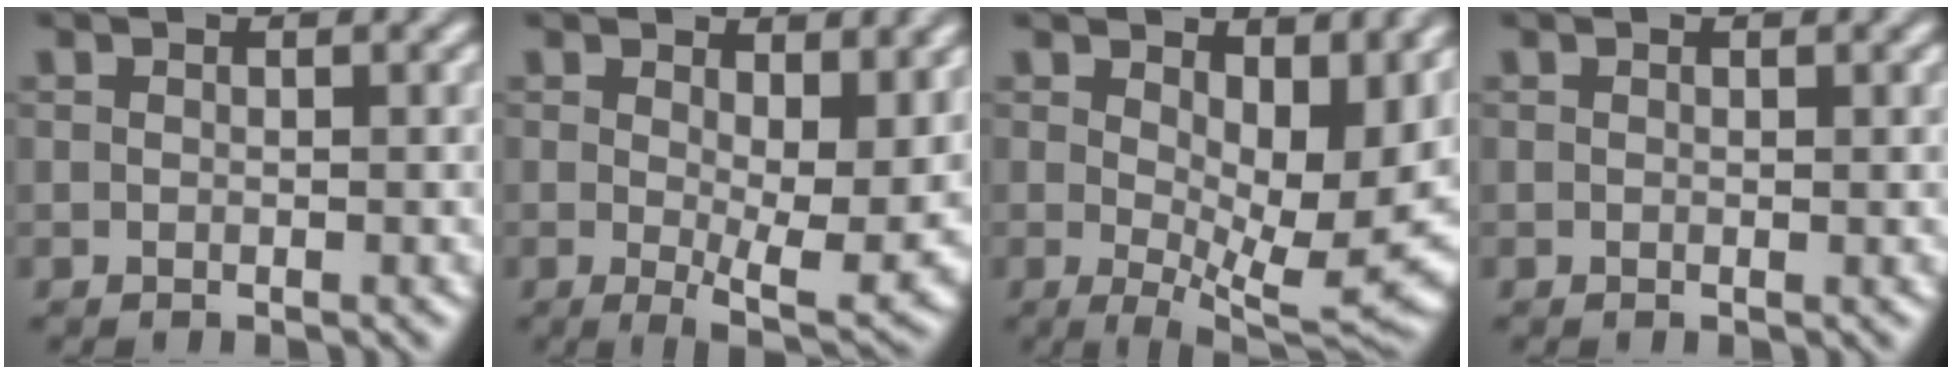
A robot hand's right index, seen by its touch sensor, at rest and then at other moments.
{"total": 5.1, "force": [-0.3, 1.1, 5.0], "torque": [-0.062, -0.031, 0.006]}
{"total": 7.5, "force": [0.2, 2.1, 7.1], "torque": [-0.075, -0.030, 0.019]}
{"total": 0.0}